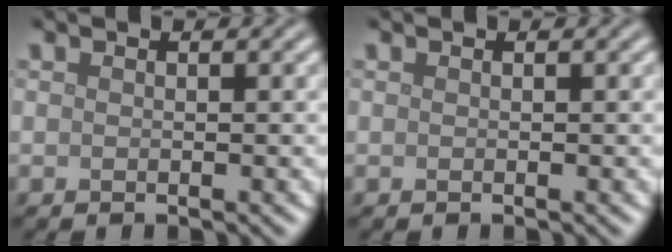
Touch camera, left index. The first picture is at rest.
{"total": 0.0}